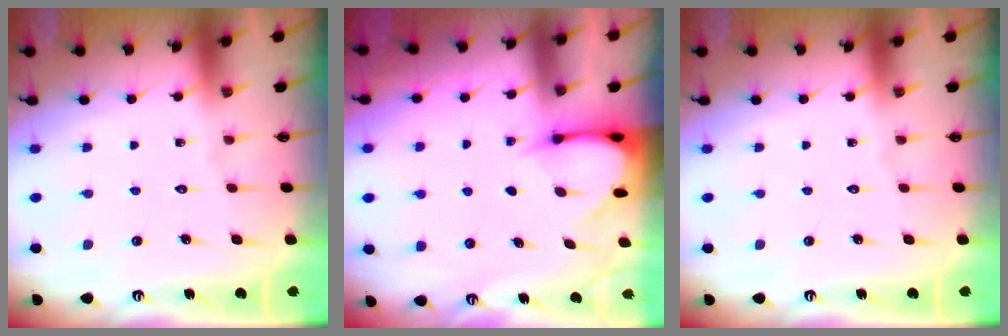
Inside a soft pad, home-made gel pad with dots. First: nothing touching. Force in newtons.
{"total": 3.5, "press": 3.5, "slide": 0.3}
{"total": 0.0}